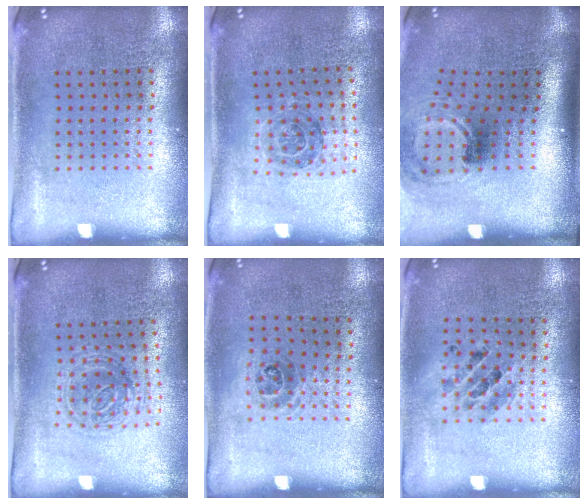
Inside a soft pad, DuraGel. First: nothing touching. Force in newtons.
{"total": 1.1, "press": 1.1, "slide": 0.3}
{"total": 1.8, "press": 1.1, "slide": 1.4}
{"total": 1.2, "press": 1.1, "slide": 0.4}
{"total": 1.0, "press": 0.6, "slide": 0.7}
{"total": 1.1, "press": 1.0, "slide": 0.2}